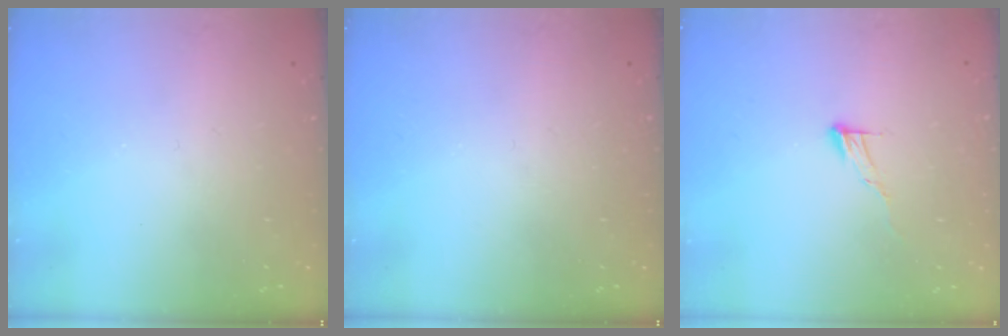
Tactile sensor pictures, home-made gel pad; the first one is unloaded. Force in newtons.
{"total": 0.0}
{"total": 6.1, "press": 6.1, "slide": 0.3}